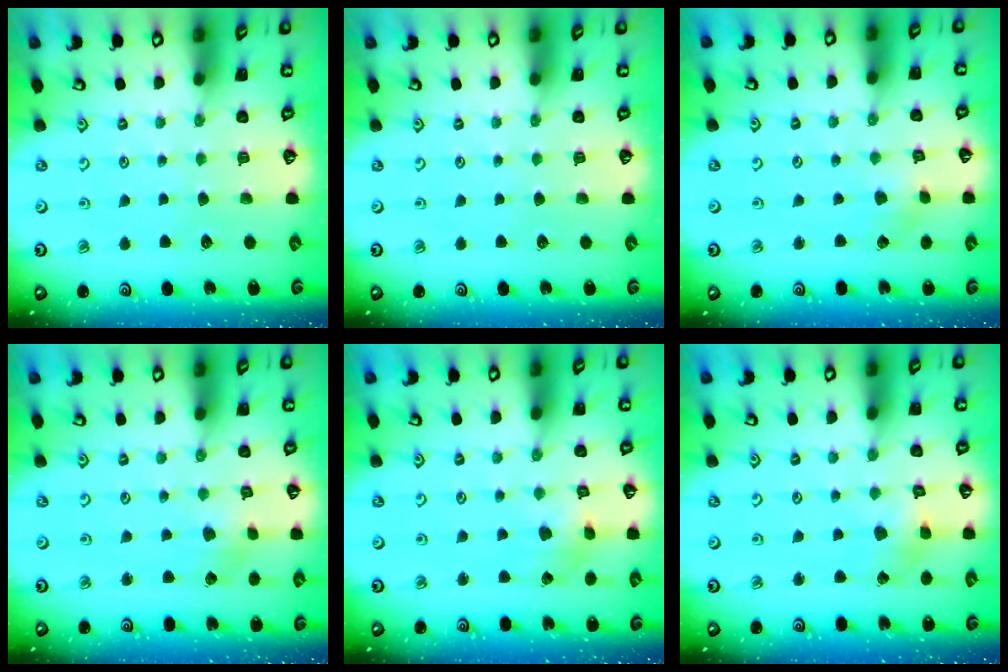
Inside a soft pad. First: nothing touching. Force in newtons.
{"total": 0.0}
{"total": 1.5, "press": 1.5, "slide": 0.2}
{"total": 2.6, "press": 2.5, "slide": 0.5}
{"total": 2.7, "press": 2.7, "slide": 0.5}
{"total": 2.8, "press": 2.8, "slide": 0.3}